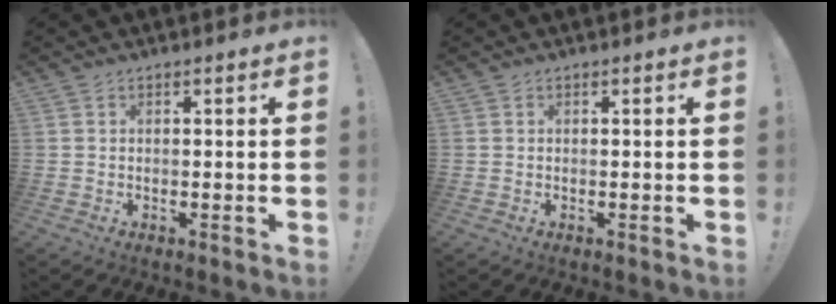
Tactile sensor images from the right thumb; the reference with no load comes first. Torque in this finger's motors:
{"motor_torque": [-0.03, -0.16, 0.15, -0.02, -0.01]}